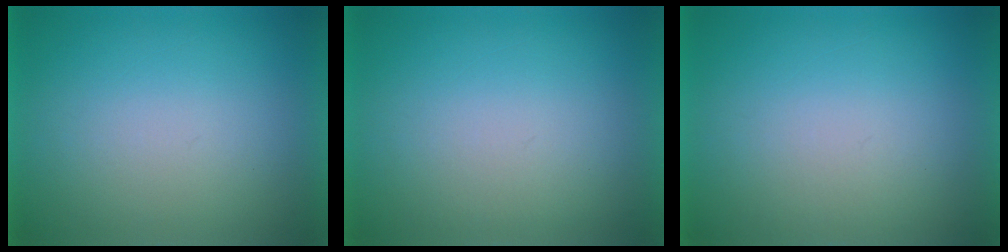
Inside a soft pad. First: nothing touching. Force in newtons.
{"total": 1.1}
{"total": 1.1}